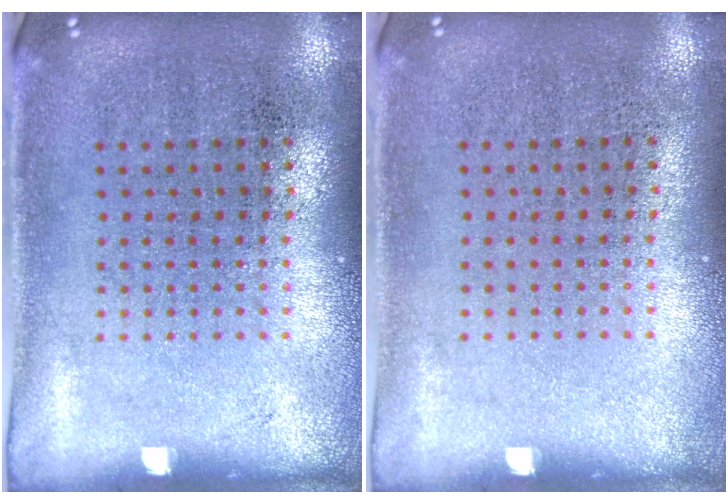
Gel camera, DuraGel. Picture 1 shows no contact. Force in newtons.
{"total": 0.0}